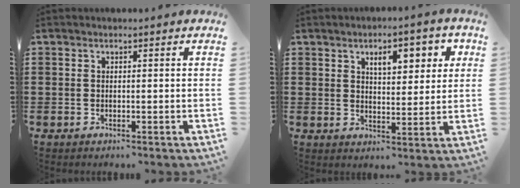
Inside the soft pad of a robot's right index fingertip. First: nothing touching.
{"total": 6.1, "force": [2.7, 2.7, 4.7], "torque": [-0.070, 0.000, 0.037]}